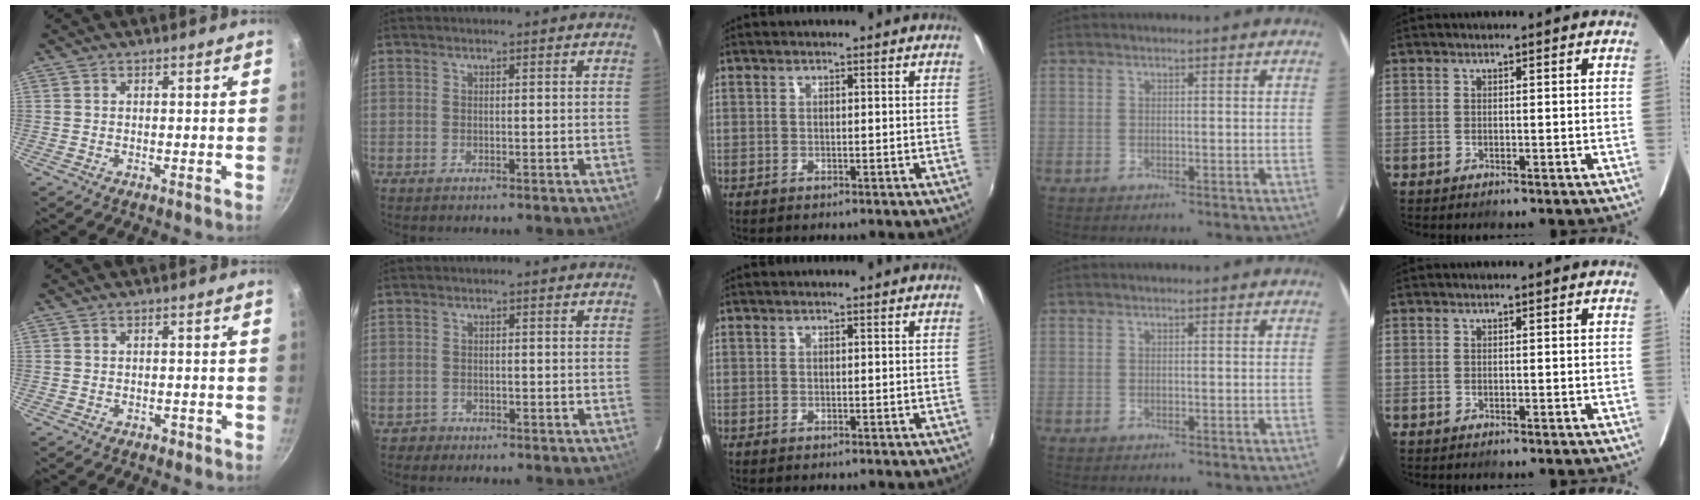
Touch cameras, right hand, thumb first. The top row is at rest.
{"thumb": {"total": 0.8, "force": [-0.5, 0.6, 0.3], "torque": [0.002, 0.009, 0.000]}, "index": {"total": 1.7, "force": [-1.1, 1.2, -0.2], "torque": [0.000, 0.005, -0.016]}}